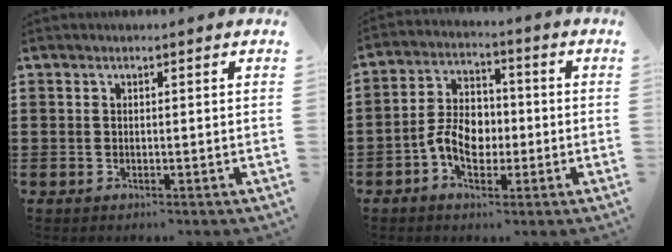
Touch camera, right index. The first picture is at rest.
{"total": 6.5, "force": [-1.8, 4.7, 4.2], "torque": [-0.084, 0.007, -0.037]}